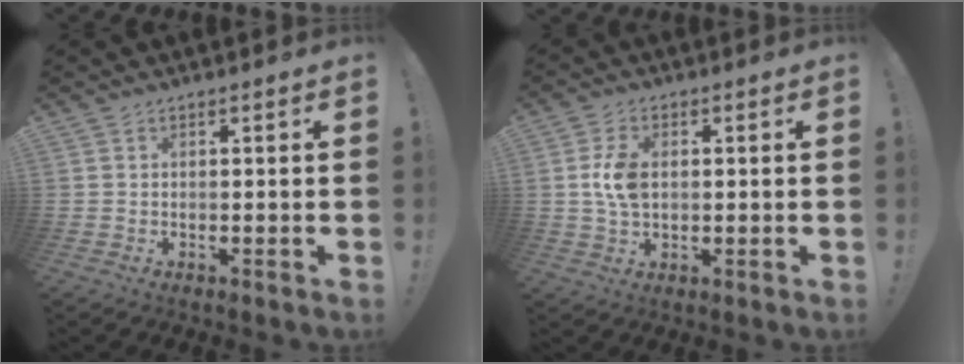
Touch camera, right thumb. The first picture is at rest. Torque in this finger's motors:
{"motor_torque": [1.13, 1.04, 0.82, -0.29, 0.00]}